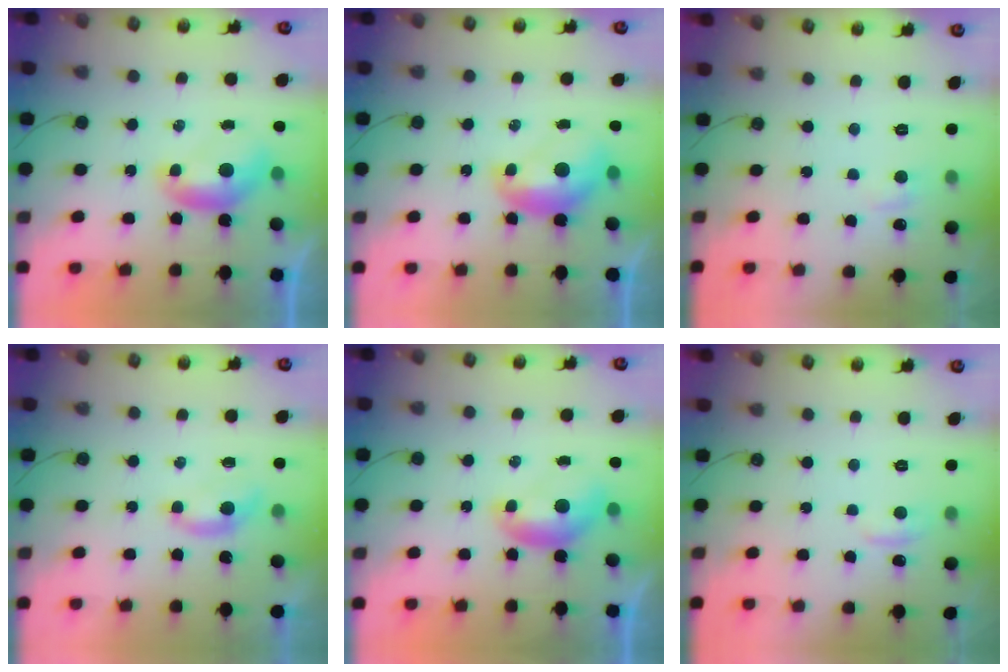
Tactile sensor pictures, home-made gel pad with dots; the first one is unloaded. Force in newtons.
{"total": 2.1, "press": 2.0, "slide": 0.3}
{"total": 0.9, "press": 0.5, "slide": 0.8}
{"total": 1.0, "press": 0.9, "slide": 0.5}
{"total": 0.0}
{"total": 0.9, "press": 0.0, "slide": 0.9}